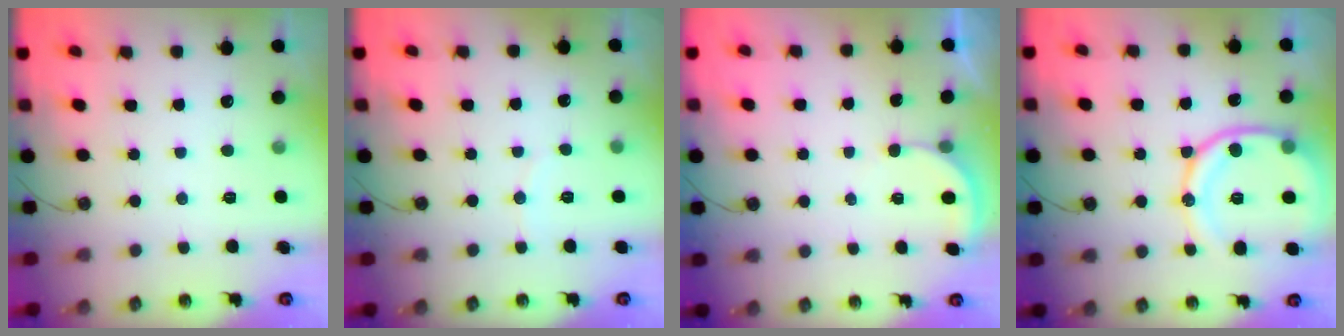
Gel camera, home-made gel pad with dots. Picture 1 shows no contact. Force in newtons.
{"total": 2.6, "press": 2.6, "slide": 0.3}
{"total": 2.3, "press": 2.3, "slide": 0.2}
{"total": 16.1, "press": 16.0, "slide": 1.6}